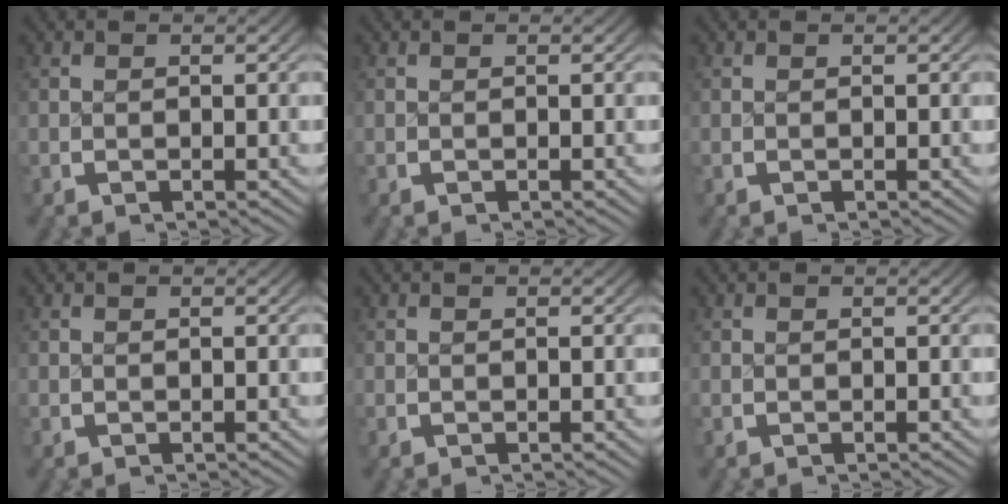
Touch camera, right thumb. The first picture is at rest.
{"total": 0.0}
{"total": 0.0}
{"total": 0.0}
{"total": 0.0}
{"total": 0.0}